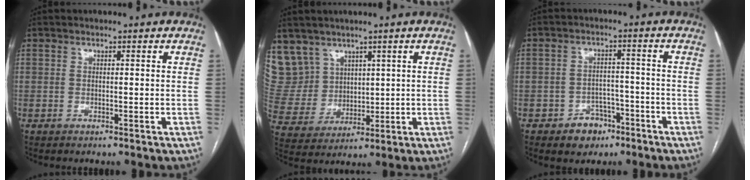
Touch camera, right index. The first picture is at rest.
{"total": 10.8, "force": [6.6, 8.5, 1.3], "torque": [-0.049, 0.037, 0.160]}
{"total": 5.1, "force": [-3.1, 3.8, 1.7], "torque": [-0.021, 0.012, -0.040]}